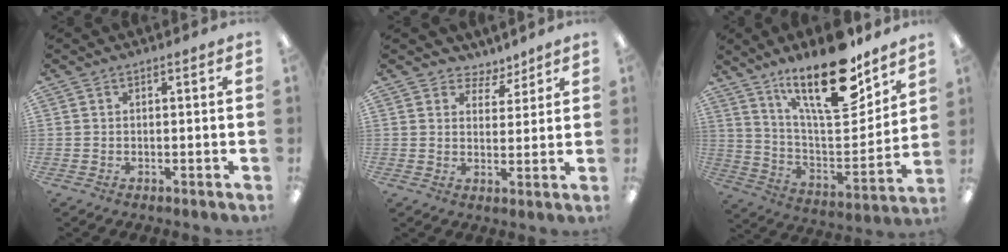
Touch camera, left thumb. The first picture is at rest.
{"total": 4.4, "force": [3.7, 2.4, 0.4], "torque": [0.002, -0.026, 0.063]}
{"total": 22.8, "force": [15.2, 7.9, 15.1], "torque": [-0.243, -0.097, 0.255]}